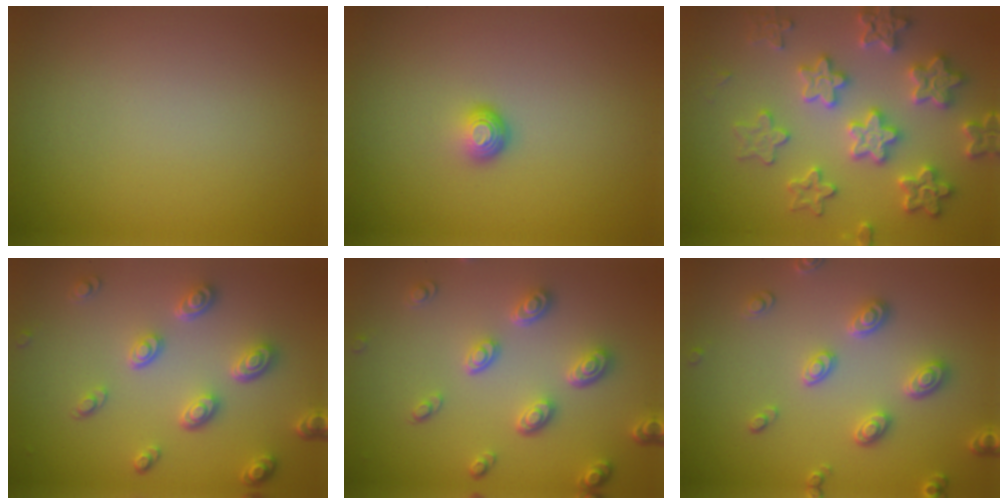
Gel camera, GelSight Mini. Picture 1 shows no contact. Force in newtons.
{"total": 1.6, "press": 1.0, "slide": 1.2}
{"total": 6.1, "press": 6.0, "slide": 1.2}
{"total": 4.6, "press": 3.5, "slide": 3.0}
{"total": 4.5, "press": 3.6, "slide": 2.8}
{"total": 3.3, "press": 3.2, "slide": 0.9}